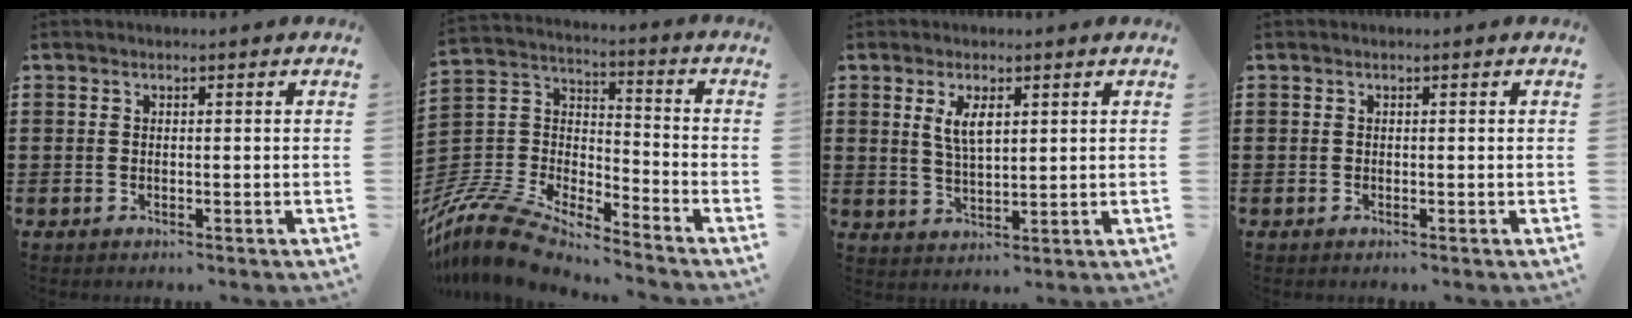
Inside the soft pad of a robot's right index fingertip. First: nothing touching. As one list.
[{"total": 10.1, "force": [-9.5, 2.0, 2.7], "torque": [-0.091, 0.000, -0.199]}, {"total": 4.2, "force": [1.6, 1.6, 3.5], "torque": [-0.075, 0.004, 0.028]}, {"total": 0.0}]